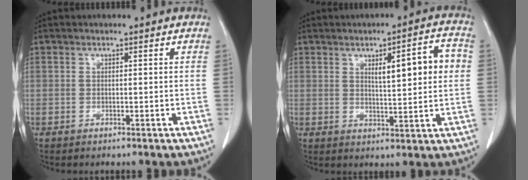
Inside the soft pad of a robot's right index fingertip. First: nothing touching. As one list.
[{"total": 8.6, "force": [1.9, 1.4, 8.3], "torque": [-0.122, 0.015, 0.031]}]